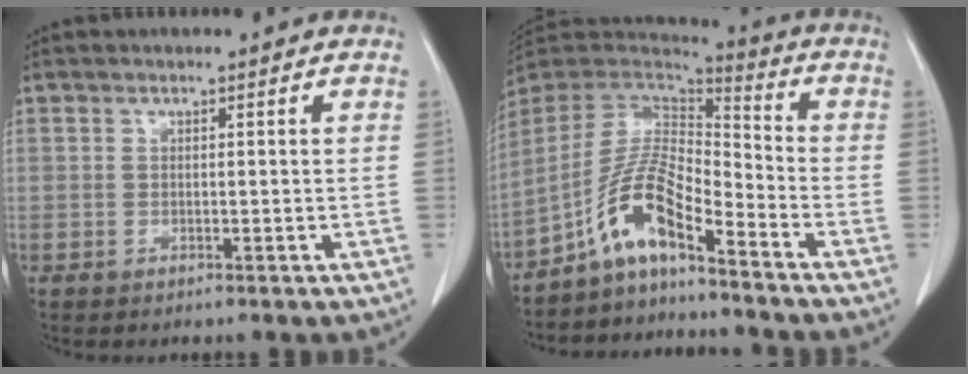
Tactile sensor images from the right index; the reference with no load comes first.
{"total": 10.3, "force": [-6.8, 2.0, 7.5], "torque": [-0.161, 0.018, -0.130]}